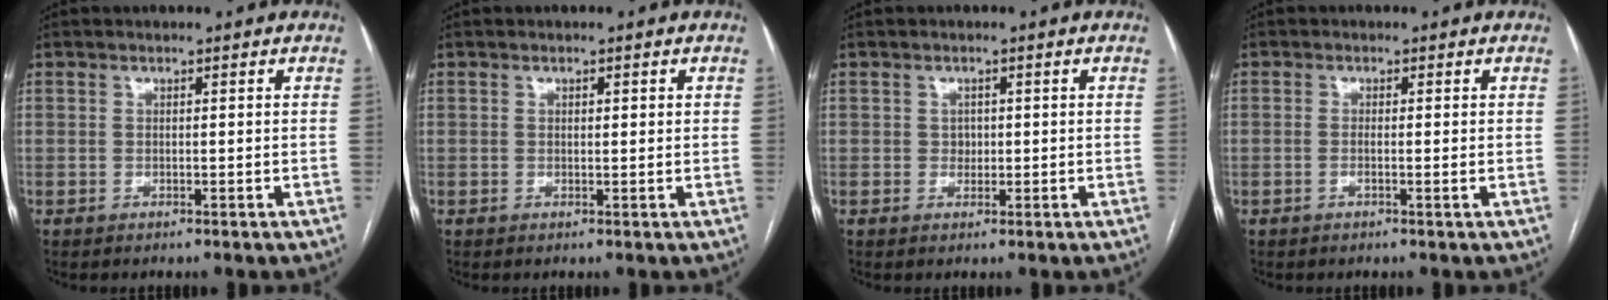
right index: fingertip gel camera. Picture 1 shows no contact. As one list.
[{"total": 0.8, "force": [0.3, 0.2, 0.8], "torque": [-0.013, 0.003, 0.003]}, {"total": 1.1, "force": [0.0, 1.0, 0.6], "torque": [-0.008, 0.002, 0.001]}, {"total": 1.2, "force": [-0.2, 0.0, 1.2], "torque": [-0.023, -0.001, -0.003]}]